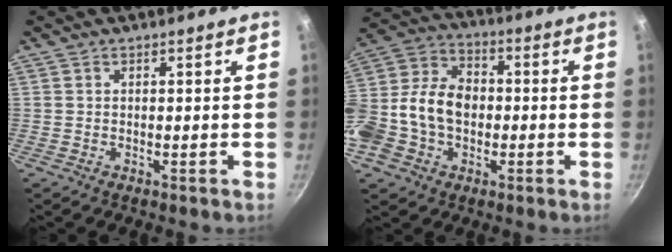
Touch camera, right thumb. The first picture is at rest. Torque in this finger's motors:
{"motor_torque": [0.95, 0.94, 0.19, -0.10, 0.21]}